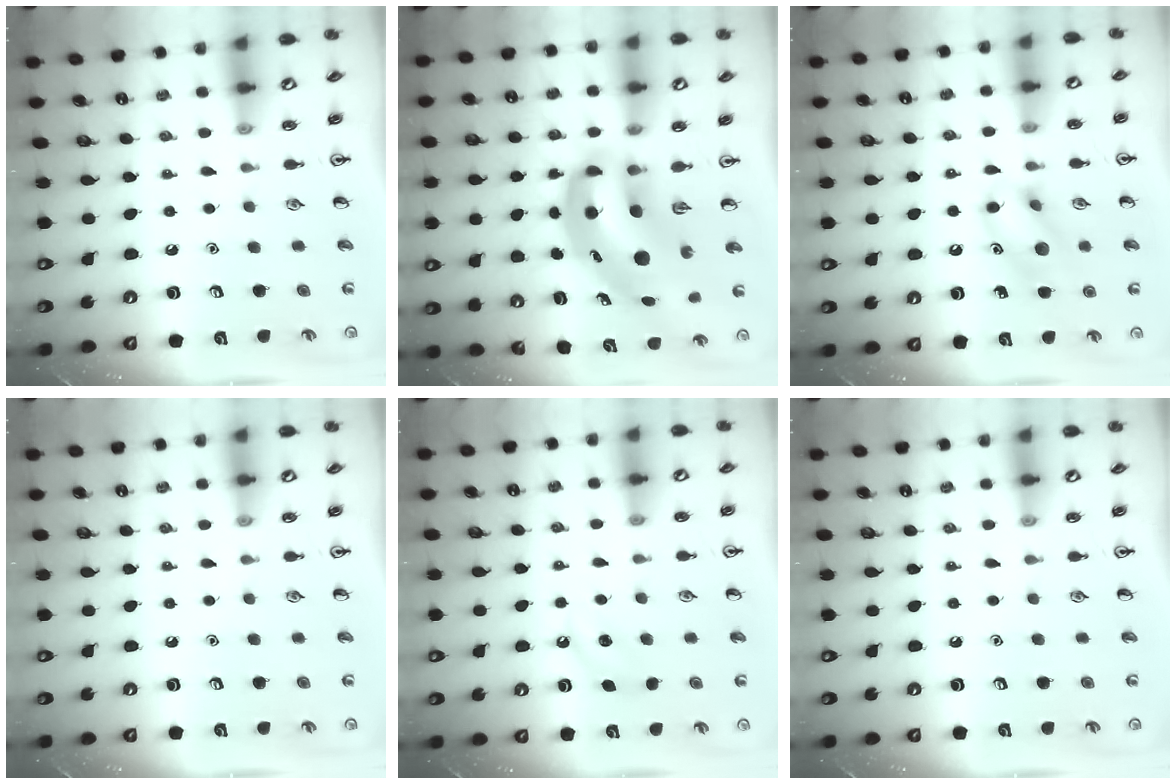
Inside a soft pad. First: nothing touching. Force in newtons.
{"total": 10.9, "press": 10.4, "slide": 3.0}
{"total": 10.6, "press": 10.5, "slide": 1.4}
{"total": 0.0}
{"total": 4.1, "press": 3.9, "slide": 1.4}
{"total": 0.0}